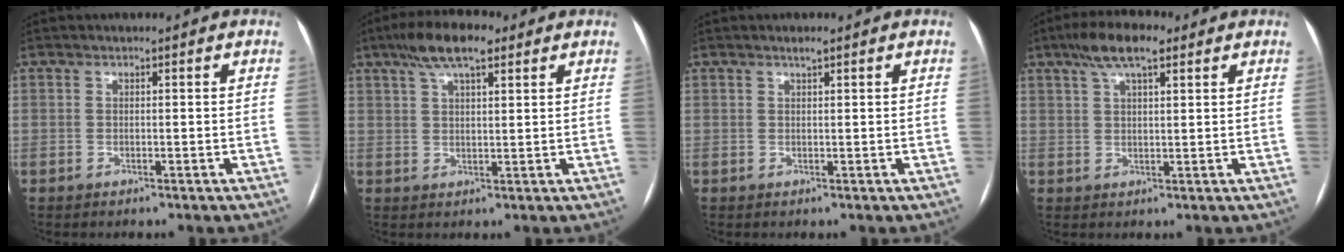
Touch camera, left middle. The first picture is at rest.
{"total": 7.9, "force": [5.0, 2.2, 5.7], "torque": [-0.108, 0.021, 0.085]}
{"total": 0.9, "force": [0.7, 0.0, 0.6], "torque": [-0.011, 0.000, 0.013]}
{"total": 7.0, "force": [4.4, 1.9, 5.2], "torque": [-0.102, 0.022, 0.075]}